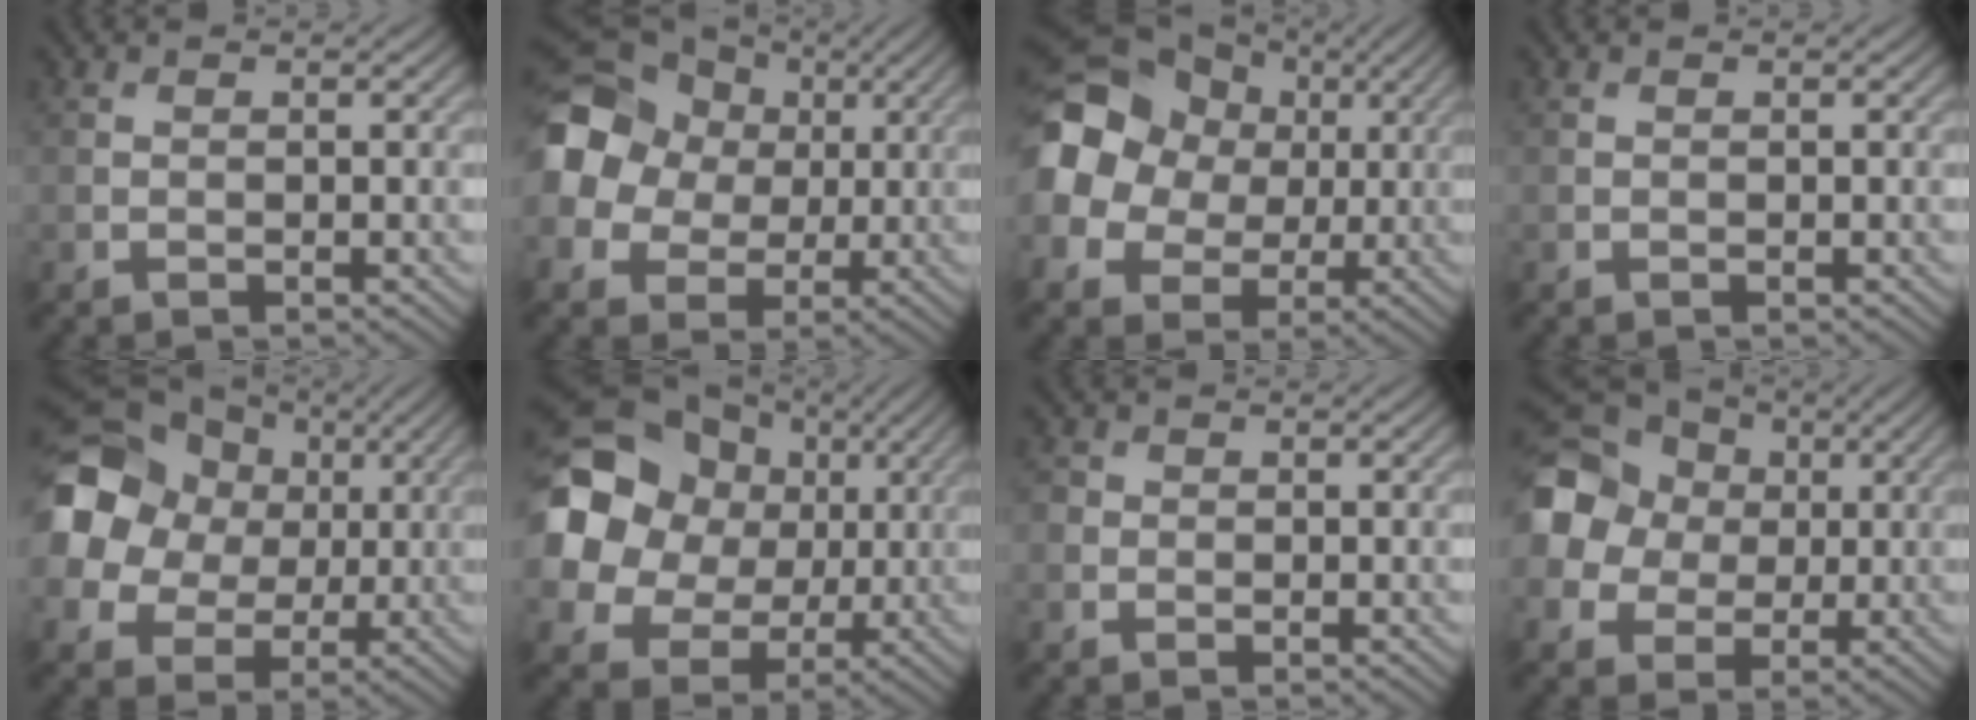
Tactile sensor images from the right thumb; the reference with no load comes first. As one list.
[{"total": 15.4, "force": [2.4, 13.6, 6.9], "torque": [-0.214, 0.018, 0.022]}, {"total": 15.1, "force": [2.5, 13.1, 7.1], "torque": [-0.223, 0.010, 0.034]}, {"total": 0.0}, {"total": 17.2, "force": [4.3, 14.7, 7.8], "torque": [-0.247, 0.030, 0.067]}, {"total": 18.5, "force": [4.6, 15.8, 8.4], "torque": [-0.272, 0.025, 0.085]}, {"total": 1.2, "force": [0.0, 1.2, 0.3], "torque": [-0.004, -0.002, -0.004]}, {"total": 14.5, "force": [2.0, 13.1, 6.0], "torque": [-0.199, 0.023, 0.008]}]